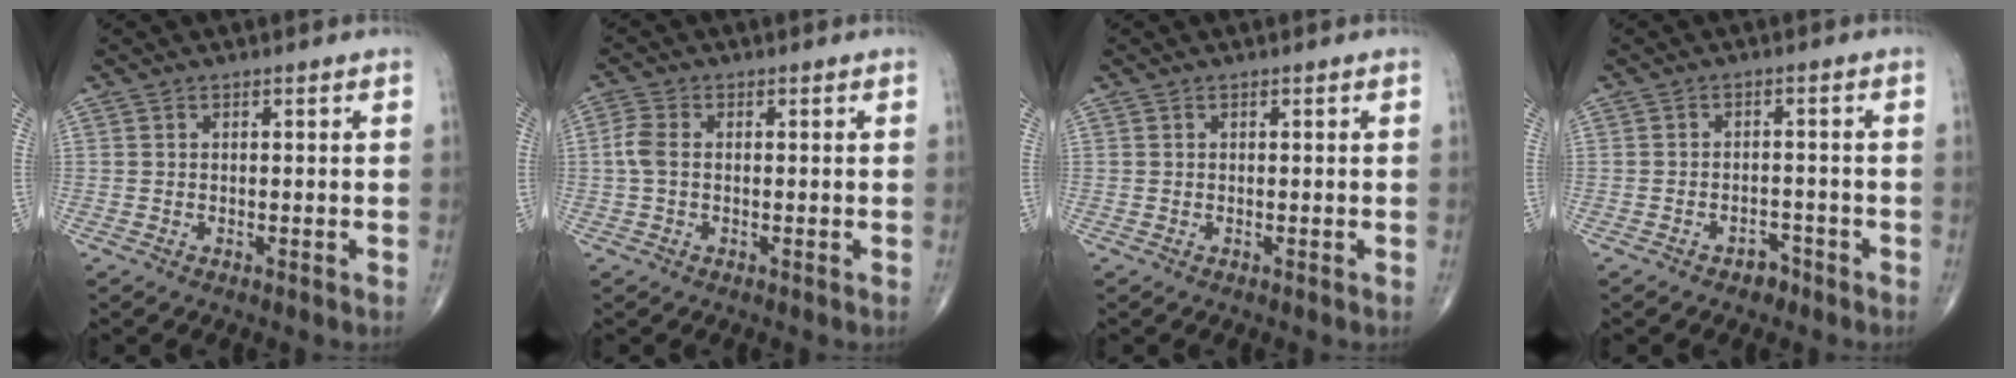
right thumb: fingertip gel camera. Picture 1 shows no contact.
{"total": 3.3, "force": [-0.1, 2.0, 2.6], "torque": [-0.067, 0.006, -0.008]}
{"total": 0.0}
{"total": 2.6, "force": [-1.9, 1.6, 0.8], "torque": [-0.007, 0.014, -0.025]}